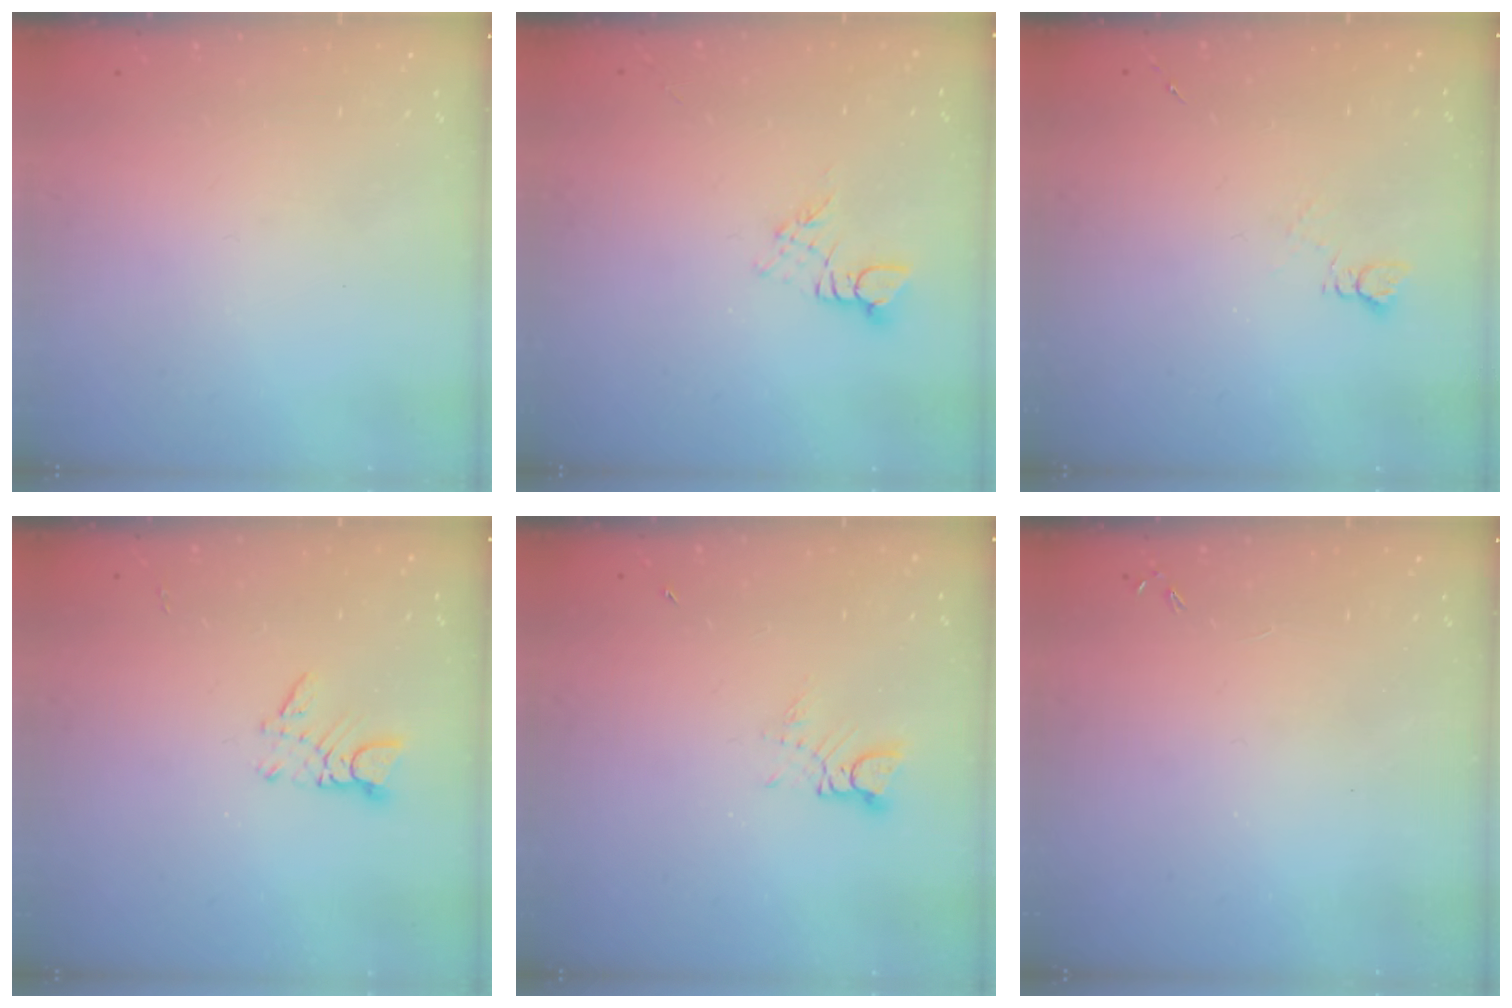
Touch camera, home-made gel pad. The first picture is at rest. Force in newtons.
{"total": 3.8, "press": 3.8, "slide": 0.5}
{"total": 3.8, "press": 3.7, "slide": 0.5}
{"total": 3.1, "press": 3.1, "slide": 0.2}
{"total": 2.8, "press": 2.8, "slide": 0.4}
{"total": 0.0}